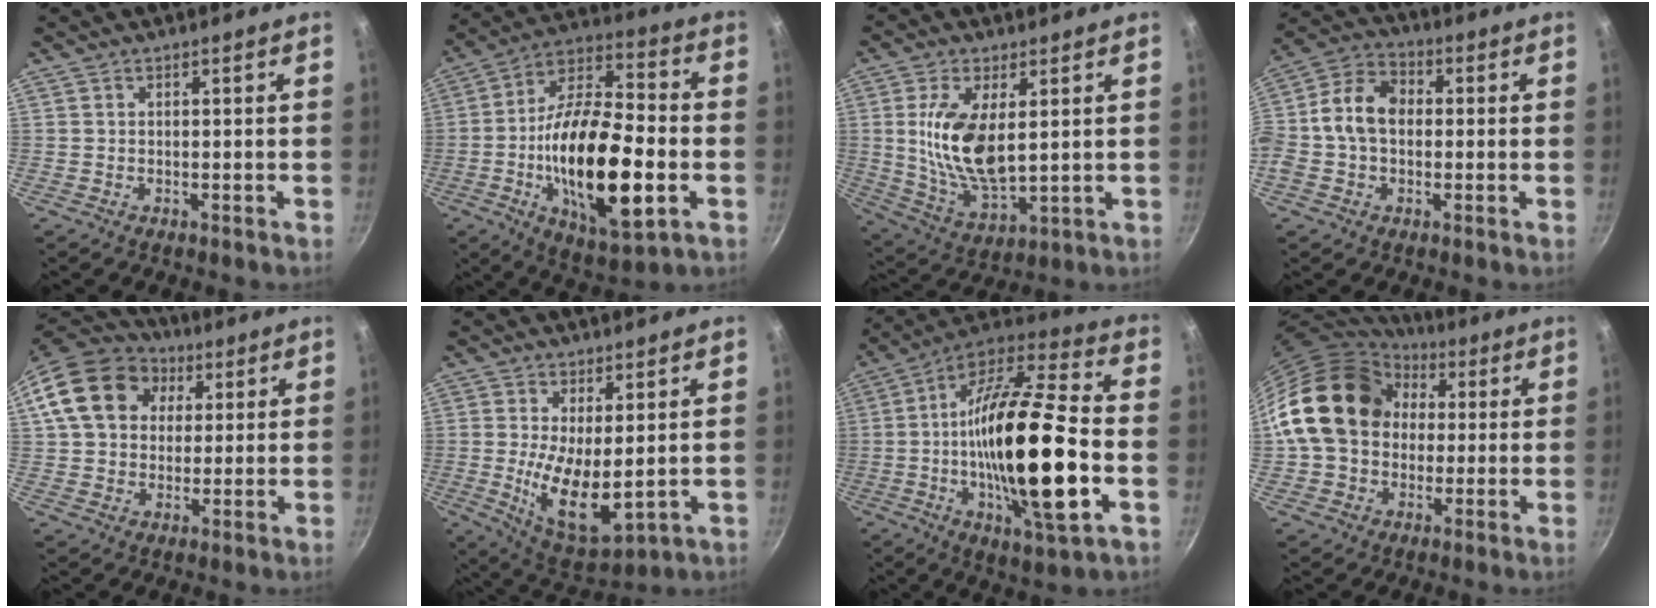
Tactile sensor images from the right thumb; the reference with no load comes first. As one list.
[{"total": 25.5, "force": [-5.4, 10.4, 22.6], "torque": [-0.390, 0.025, -0.095]}, {"total": 13.9, "force": [2.4, 6.7, 11.9], "torque": [-0.226, -0.021, 0.054]}, {"total": 11.4, "force": [0.0, 8.3, 7.7], "torque": [-0.123, 0.032, -0.024]}, {"total": 17.7, "force": [5.1, 13.8, 9.8], "torque": [-0.166, 0.021, 0.078]}, {"total": 11.7, "force": [0.3, 4.8, 10.6], "torque": [-0.180, -0.029, 0.021]}, {"total": 28.0, "force": [-4.4, 8.1, 26.4], "torque": [-0.463, 0.014, -0.085]}, {"total": 19.8, "force": [3.4, 15.7, 11.6], "torque": [-0.189, 0.037, 0.053]}]